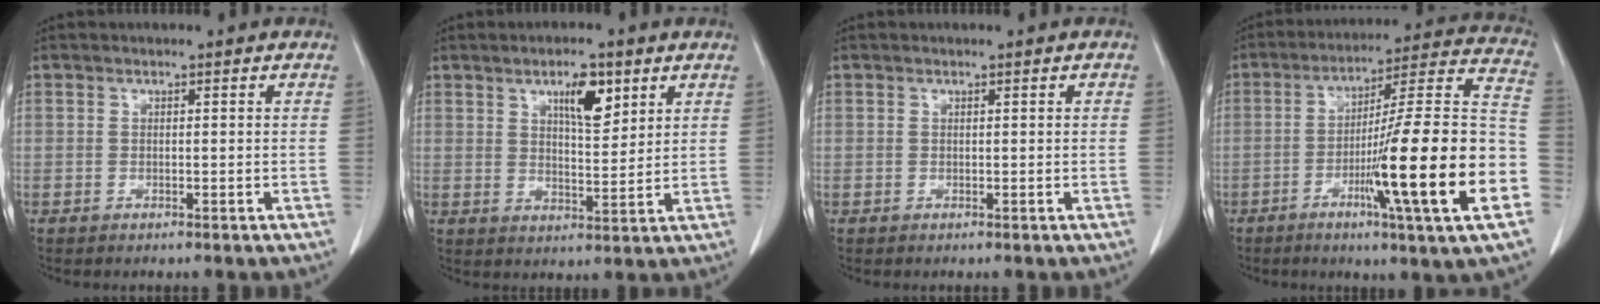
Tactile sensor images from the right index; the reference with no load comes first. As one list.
[{"total": 6.6, "force": [3.5, 2.0, 5.2], "torque": [-0.088, 0.000, 0.059]}, {"total": 0.0}, {"total": 23.2, "force": [-7.0, -0.5, 22.1], "torque": [-0.293, -0.004, -0.118]}]